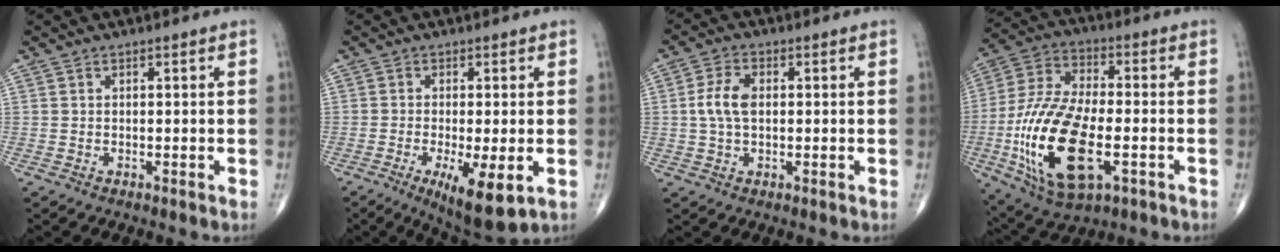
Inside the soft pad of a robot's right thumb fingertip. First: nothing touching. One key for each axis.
{"total": 9.3, "fx": -3.1, "fy": 2.5, "fz": 8.5, "tx": -0.138, "ty": -0.021, "tz": -0.046}
{"total": 5.5, "fx": 0.4, "fy": 3.2, "fz": 4.4, "tx": -0.097, "ty": 0.009, "tz": 0.003}
{"total": 22.0, "fx": -5.5, "fy": 10.3, "fz": 18.6, "tx": -0.383, "ty": 0.008, "tz": -0.090}